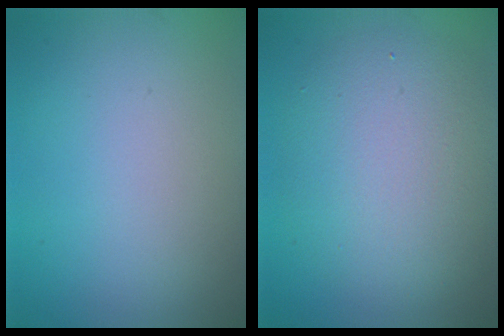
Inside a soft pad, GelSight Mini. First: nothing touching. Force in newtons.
{"total": 6.6, "press": 6.6, "slide": 0.3}